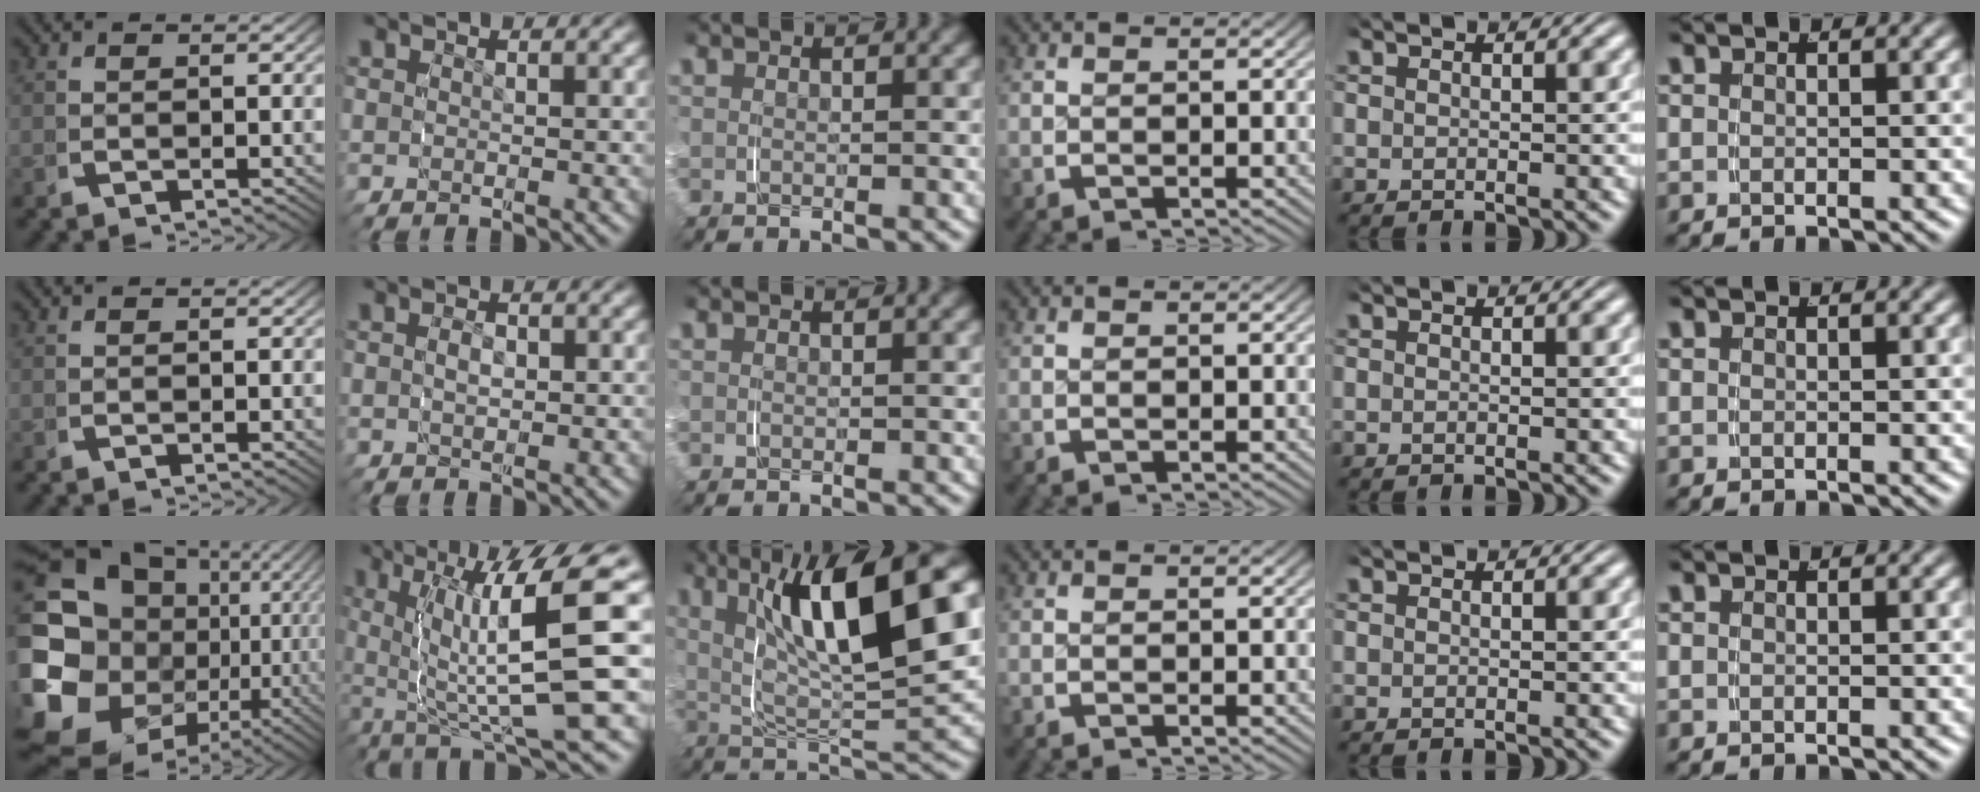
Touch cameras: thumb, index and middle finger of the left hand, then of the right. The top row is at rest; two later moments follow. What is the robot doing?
{"motion": "grasp_and_lifting", "object": "map"}